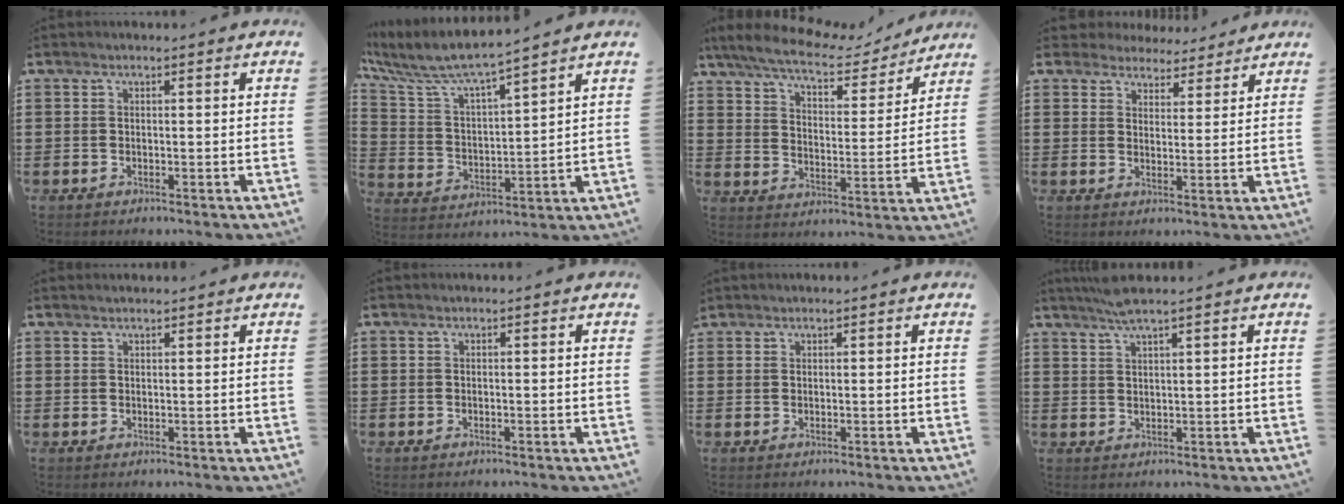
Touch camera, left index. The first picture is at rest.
{"total": 6.7, "force": [6.0, 0.6, 2.8], "torque": [-0.086, -0.036, 0.097]}
{"total": 7.0, "force": [6.1, 1.3, 3.2], "torque": [-0.089, -0.031, 0.103]}
{"total": 4.1, "force": [3.9, 1.4, 0.2], "torque": [-0.023, -0.009, 0.071]}
{"total": 0.9, "force": [0.9, 0.1, 0.1], "torque": [-0.004, 0.000, 0.017]}
{"total": 0.0}
{"total": 0.9, "force": [0.8, 0.4, 0.1], "torque": [-0.005, 0.003, 0.017]}
{"total": 3.1, "force": [2.5, 0.0, 1.8], "torque": [-0.041, 0.001, 0.047]}